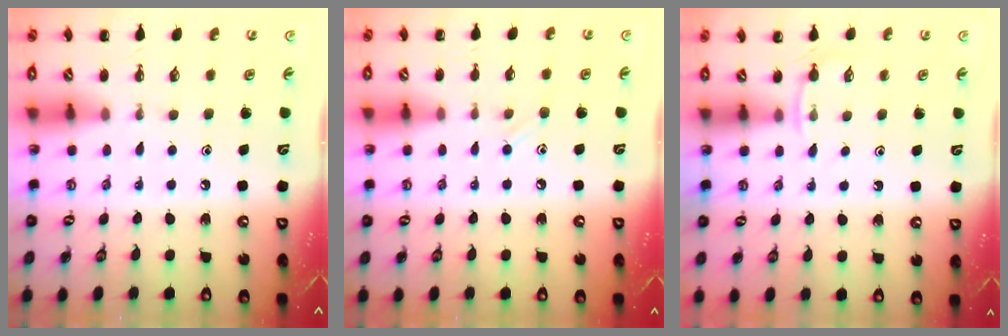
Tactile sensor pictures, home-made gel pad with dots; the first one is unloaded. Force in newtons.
{"total": 4.7, "press": 4.5, "slide": 1.5}
{"total": 4.0, "press": 3.8, "slide": 1.3}